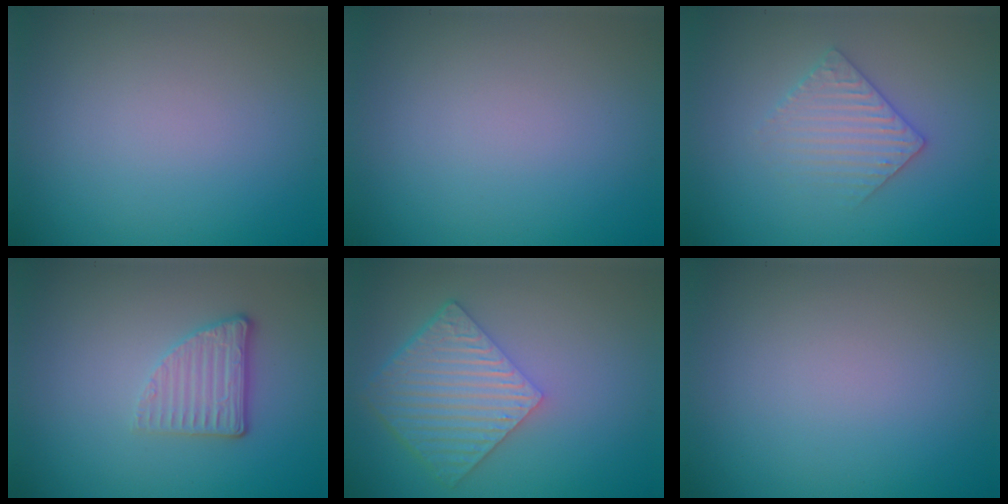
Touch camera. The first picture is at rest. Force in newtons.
{"total": 0.0}
{"total": 3.0, "press": 2.9, "slide": 0.6}
{"total": 2.7, "press": 2.3, "slide": 1.4}
{"total": 6.2, "press": 4.5, "slide": 4.3}
{"total": 0.0}